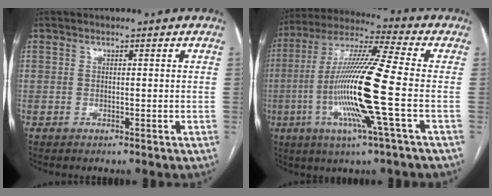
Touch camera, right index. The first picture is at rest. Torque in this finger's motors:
{"motor_torque": [2.14, 0.00, 1.05, 0.21]}